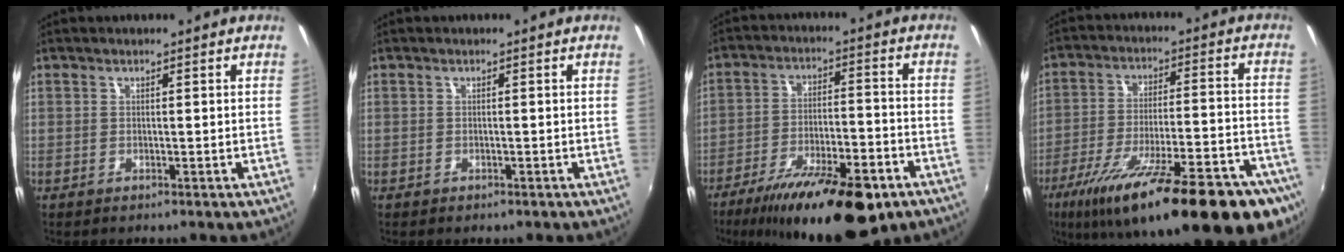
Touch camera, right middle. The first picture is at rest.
{"total": 0.9, "force": [-0.6, 0.6, 0.3], "torque": [-0.007, -0.005, -0.010]}
{"total": 21.0, "force": [-14.0, 6.5, 14.3], "torque": [-0.246, -0.036, -0.209]}
{"total": 29.9, "force": [-19.7, 7.1, 21.4], "torque": [-0.333, -0.063, -0.278]}